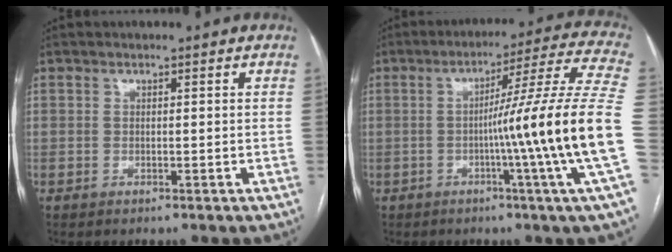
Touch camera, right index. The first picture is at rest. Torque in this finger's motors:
{"motor_torque": [1.11, -0.23, 0.91, 0.20]}